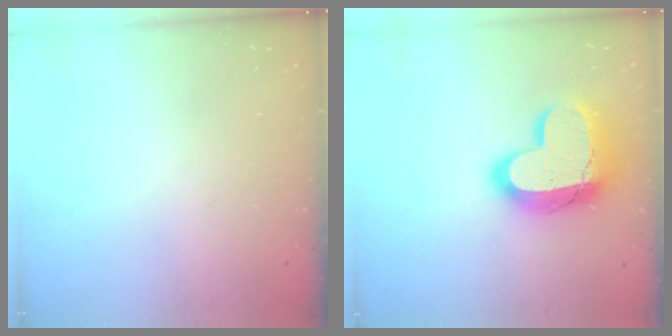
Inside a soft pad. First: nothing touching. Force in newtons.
{"total": 24.2, "press": 24.2, "slide": 1.6}